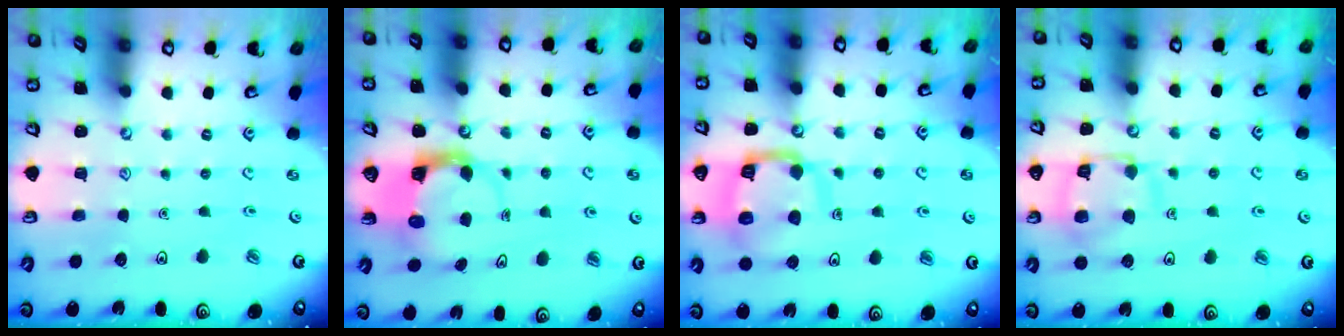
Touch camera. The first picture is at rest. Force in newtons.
{"total": 3.7, "press": 3.7, "slide": 0.5}
{"total": 12.3, "press": 12.2, "slide": 1.4}
{"total": 12.4, "press": 12.4, "slide": 1.4}